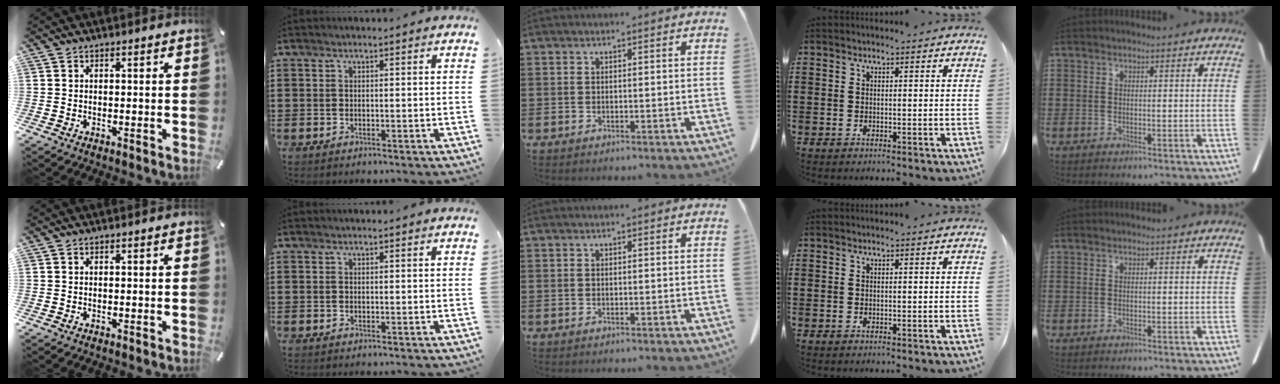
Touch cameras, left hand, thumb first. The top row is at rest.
{}